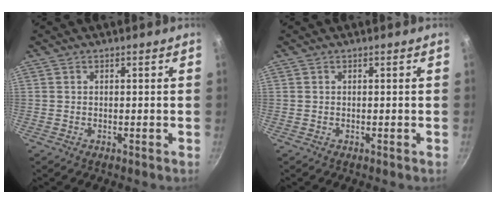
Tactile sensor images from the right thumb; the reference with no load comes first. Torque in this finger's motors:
{"motor_torque": [0.00, 0.00, 0.01, 0.00, 0.00]}